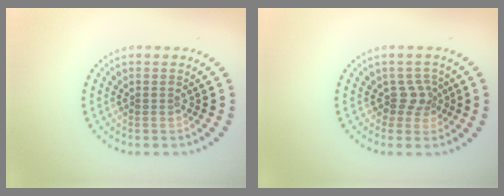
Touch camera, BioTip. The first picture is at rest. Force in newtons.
{"total": 2.0, "press": 1.4, "slide": 1.4}